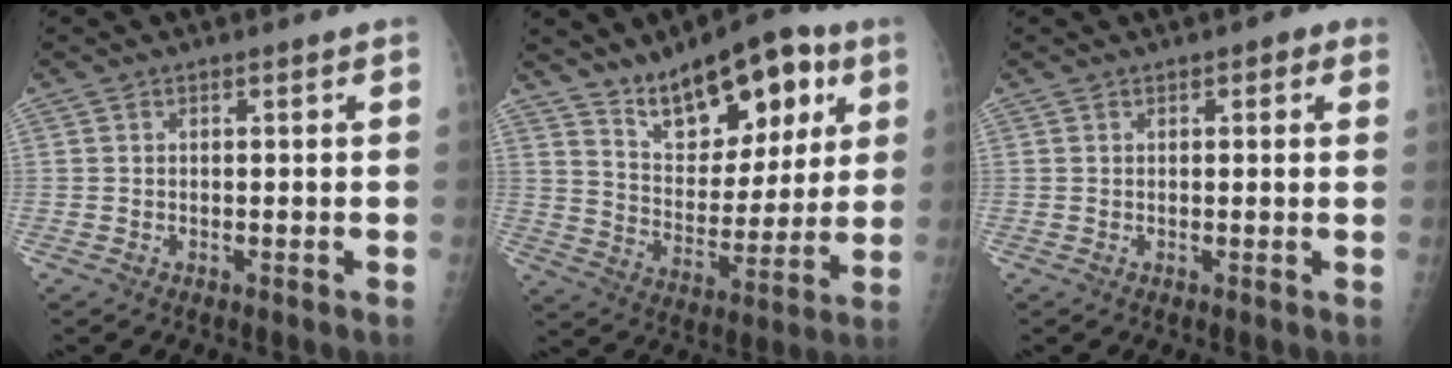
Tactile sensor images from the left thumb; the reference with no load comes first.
{"total": 18.6, "force": [10.4, 9.0, 12.5], "torque": [-0.139, -0.044, 0.172]}
{"total": 2.4, "force": [1.2, 1.1, 1.7], "torque": [-0.011, 0.000, 0.010]}